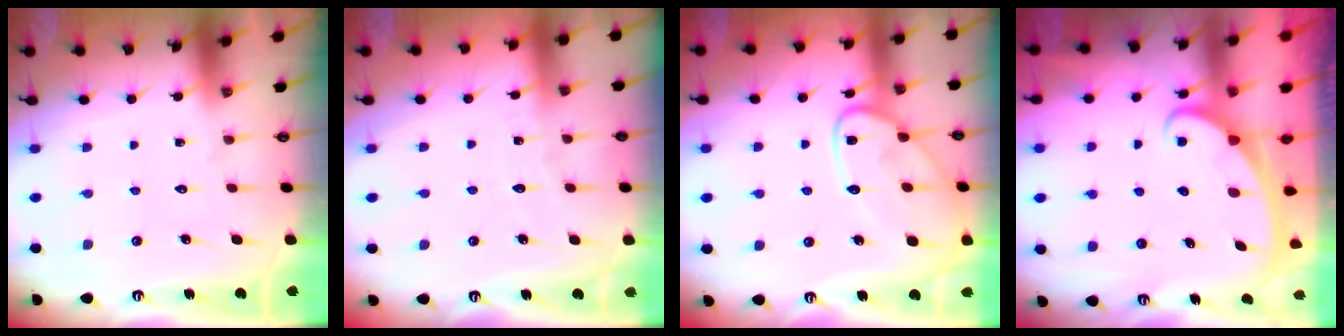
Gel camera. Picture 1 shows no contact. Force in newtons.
{"total": 2.3, "press": 2.3, "slide": 0.3}
{"total": 15.1, "press": 15.1, "slide": 1.2}
{"total": 2.6, "press": 2.6, "slide": 0.4}